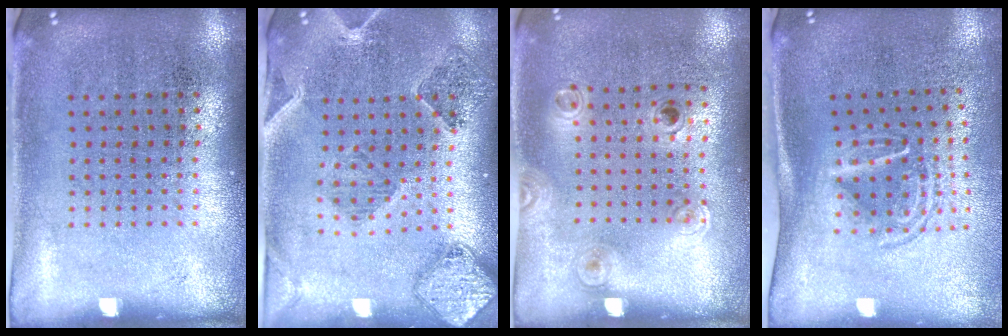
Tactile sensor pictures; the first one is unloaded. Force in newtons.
{"total": 0.9, "press": 0.9, "slide": 0.3}
{"total": 1.1, "press": 0.8, "slide": 0.8}
{"total": 1.7, "press": 1.2, "slide": 1.2}